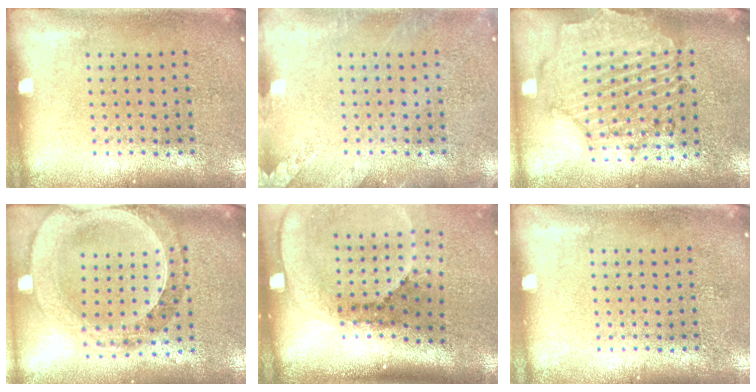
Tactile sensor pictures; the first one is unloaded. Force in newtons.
{"total": 1.9, "press": 1.8, "slide": 0.2}
{"total": 1.6, "press": 1.6, "slide": 0.3}
{"total": 1.4, "press": 1.4, "slide": 0.3}
{"total": 2.5, "press": 1.7, "slide": 1.8}
{"total": 0.0}